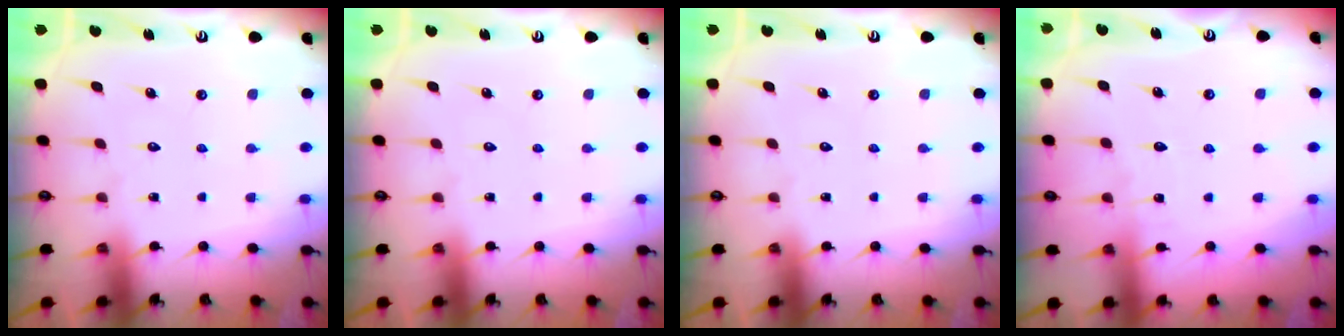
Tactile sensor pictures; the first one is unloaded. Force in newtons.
{"total": 0.0}
{"total": 0.0}
{"total": 1.9, "press": 1.9, "slide": 0.2}